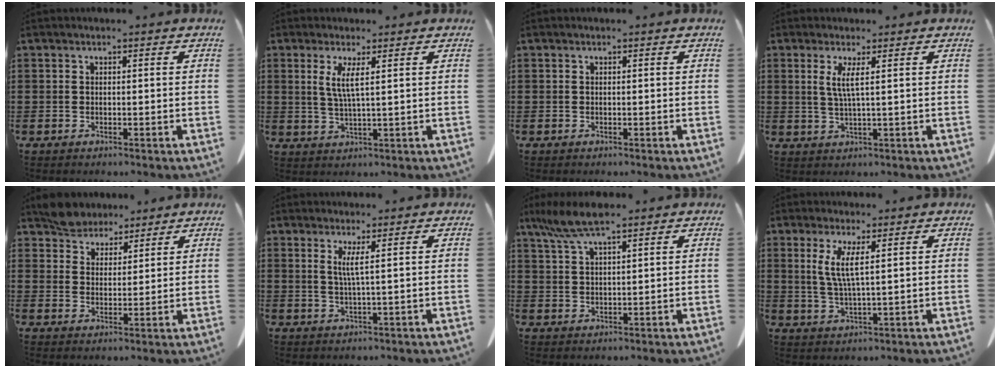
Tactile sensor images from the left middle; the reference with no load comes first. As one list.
[{"total": 3.5, "force": [1.4, 0.0, 3.1], "torque": [-0.070, -0.004, 0.024]}, {"total": 0.0}, {"total": 3.0, "force": [1.0, -0.3, 2.8], "torque": [-0.060, -0.006, 0.015]}, {"total": 4.9, "force": [4.4, 2.1, 0.4], "torque": [-0.027, -0.003, 0.085]}, {"total": 2.6, "force": [0.9, -0.6, 2.4], "torque": [-0.050, -0.009, 0.014]}, {"total": 6.5, "force": [4.6, 1.1, 4.5], "torque": [-0.106, -0.006, 0.082]}, {"total": 4.4, "force": [1.8, 0.3, 4.0], "torque": [-0.086, -0.003, 0.030]}]